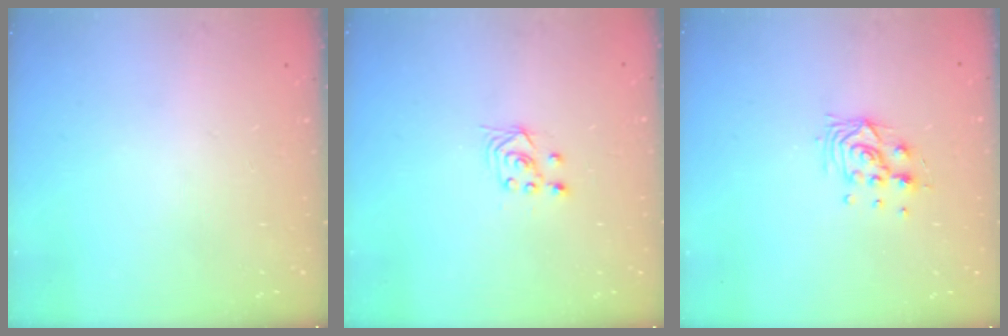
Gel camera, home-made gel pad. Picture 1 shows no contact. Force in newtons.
{"total": 2.8, "press": 2.4, "slide": 1.4}
{"total": 8.3, "press": 8.3, "slide": 0.7}